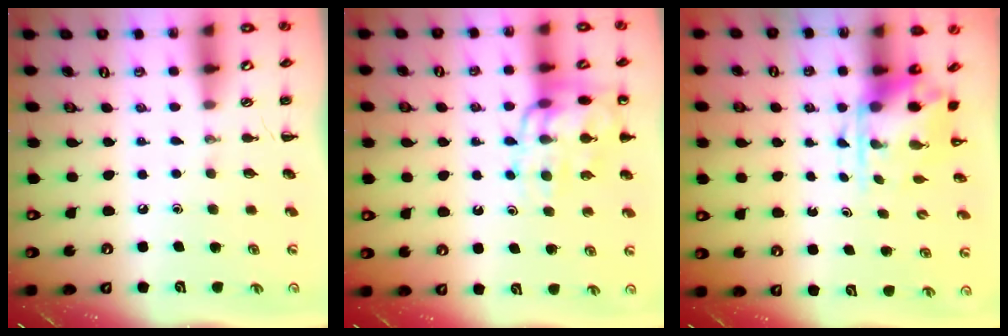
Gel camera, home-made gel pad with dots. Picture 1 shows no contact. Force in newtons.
{"total": 13.5, "press": 13.4, "slide": 1.4}
{"total": 3.8, "press": 3.7, "slide": 0.9}